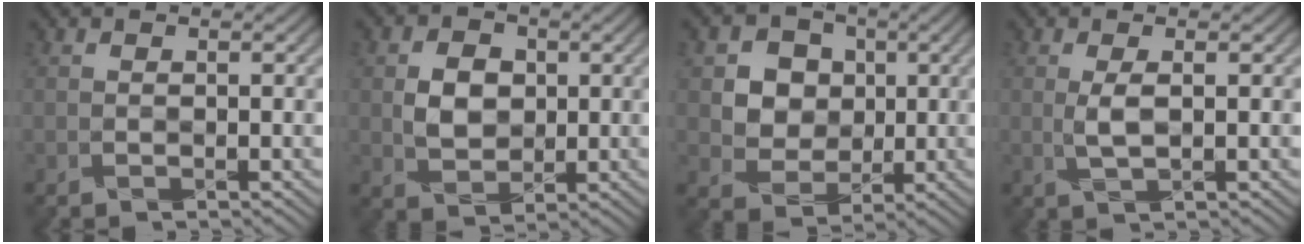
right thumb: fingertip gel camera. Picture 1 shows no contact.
{"total": 4.3, "force": [0.5, 3.6, 2.4], "torque": [-0.050, -0.005, 0.007]}
{"total": 6.4, "force": [1.8, 5.8, 2.1], "torque": [-0.071, -0.005, 0.036]}
{"total": 1.9, "force": [0.2, 0.5, 1.8], "torque": [-0.038, -0.002, 0.006]}